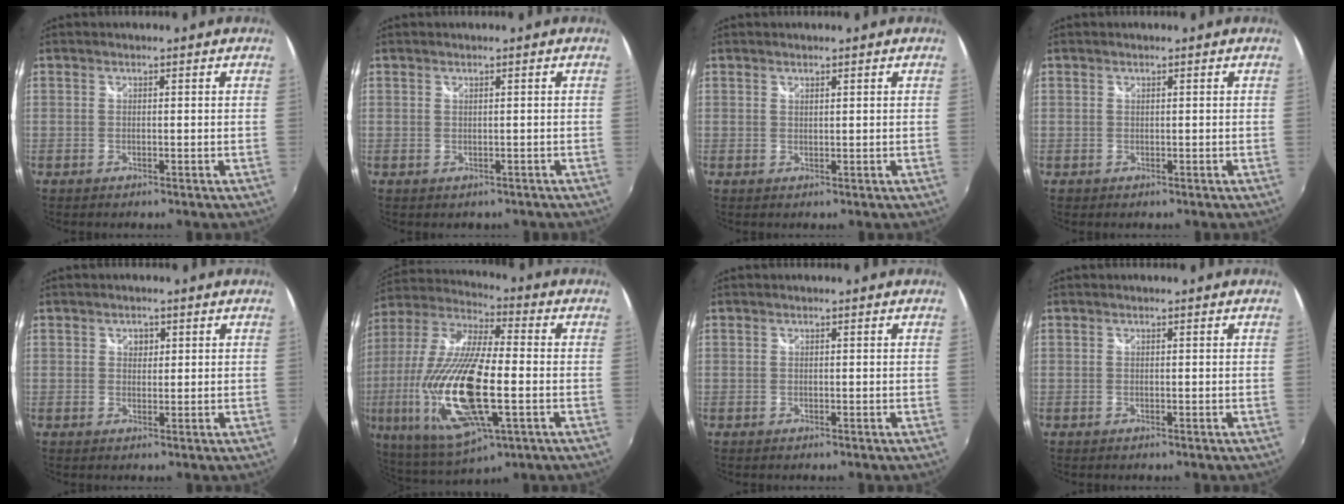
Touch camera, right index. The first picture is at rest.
{"total": 0.7, "force": [0.0, 0.7, 0.1], "torque": [0.001, -0.001, 0.002]}
{"total": 0.6, "force": [0.6, 0.1, 0.2], "torque": [-0.002, 0.000, 0.010]}
{"total": 0.8, "force": [-0.1, 0.8, -0.1], "torque": [0.001, 0.000, -0.001]}
{"total": 1.7, "force": [0.6, 1.5, 0.6], "torque": [-0.005, 0.004, 0.008]}
{"total": 25.3, "force": [-5.5, 7.9, 23.4], "torque": [-0.482, -0.043, -0.097]}
{"total": 0.0}
{"total": 0.0}